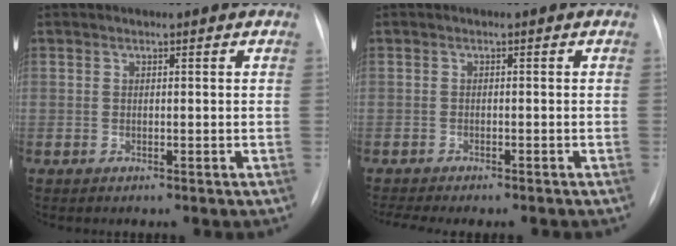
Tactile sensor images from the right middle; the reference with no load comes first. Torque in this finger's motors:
{"motor_torque": [0.61, -0.60, 0.10, 0.05]}